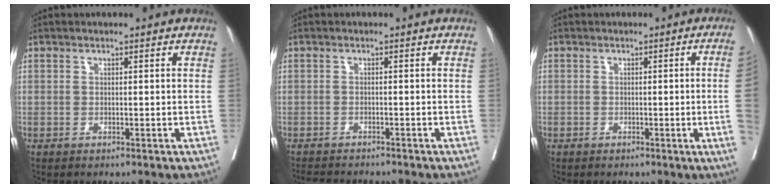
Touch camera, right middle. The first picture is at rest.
{"total": 5.2, "force": [-4.9, 0.5, 1.5], "torque": [-0.015, -0.011, -0.078]}
{"total": 3.9, "force": [-0.6, -1.2, 3.7], "torque": [-0.036, -0.006, -0.007]}